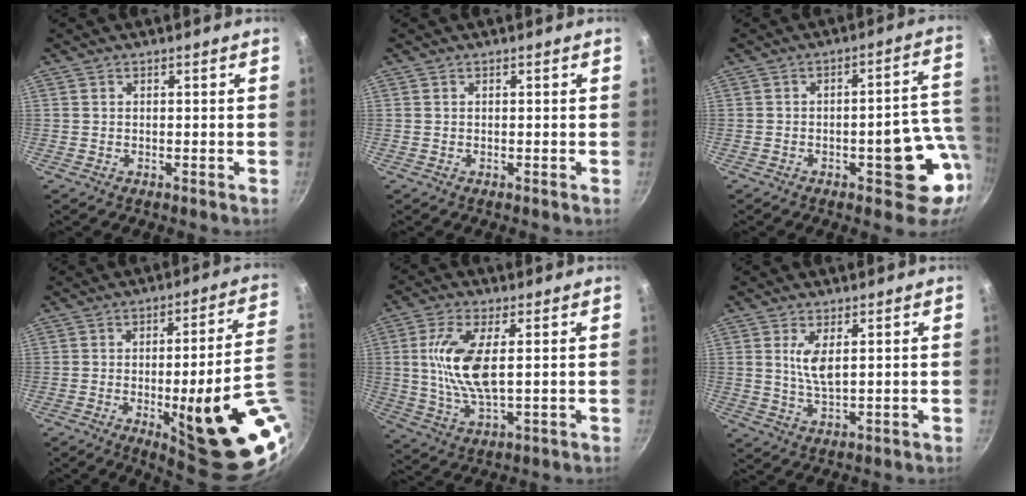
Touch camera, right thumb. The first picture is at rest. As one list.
[{"total": 0.0}, {"total": 13.8, "force": [-3.3, 5.7, 12.2], "torque": [-0.092, 0.022, -0.039]}, {"total": 23.5, "force": [-5.0, 5.0, 22.4], "torque": [-0.258, 0.002, -0.048]}, {"total": 11.5, "force": [1.7, 4.5, 10.5], "torque": [-0.217, -0.004, 0.034]}, {"total": 5.1, "force": [1.4, 1.9, 4.5], "torque": [-0.085, -0.013, 0.031]}]